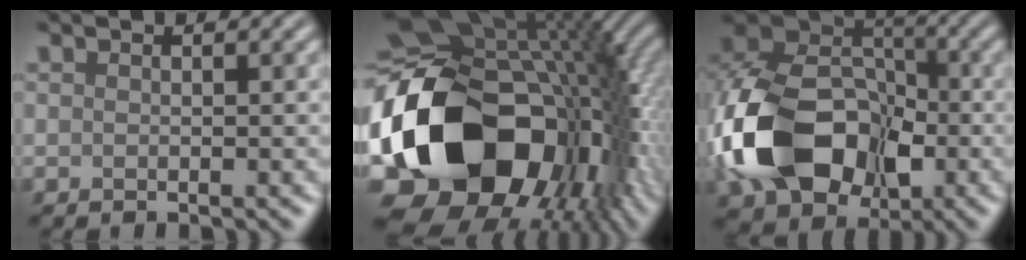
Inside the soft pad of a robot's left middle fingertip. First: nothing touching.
{"total": 18.0, "force": [-3.4, 12.7, 12.3], "torque": [-0.240, -0.019, -0.049]}
{"total": 14.4, "force": [-4.4, 10.2, 9.1], "torque": [-0.205, -0.011, -0.091]}